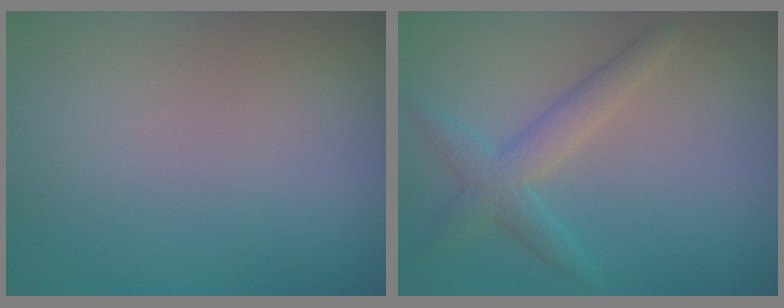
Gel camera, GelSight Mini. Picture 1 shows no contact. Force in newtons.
{"total": 2.8, "press": 2.8, "slide": 0.0}